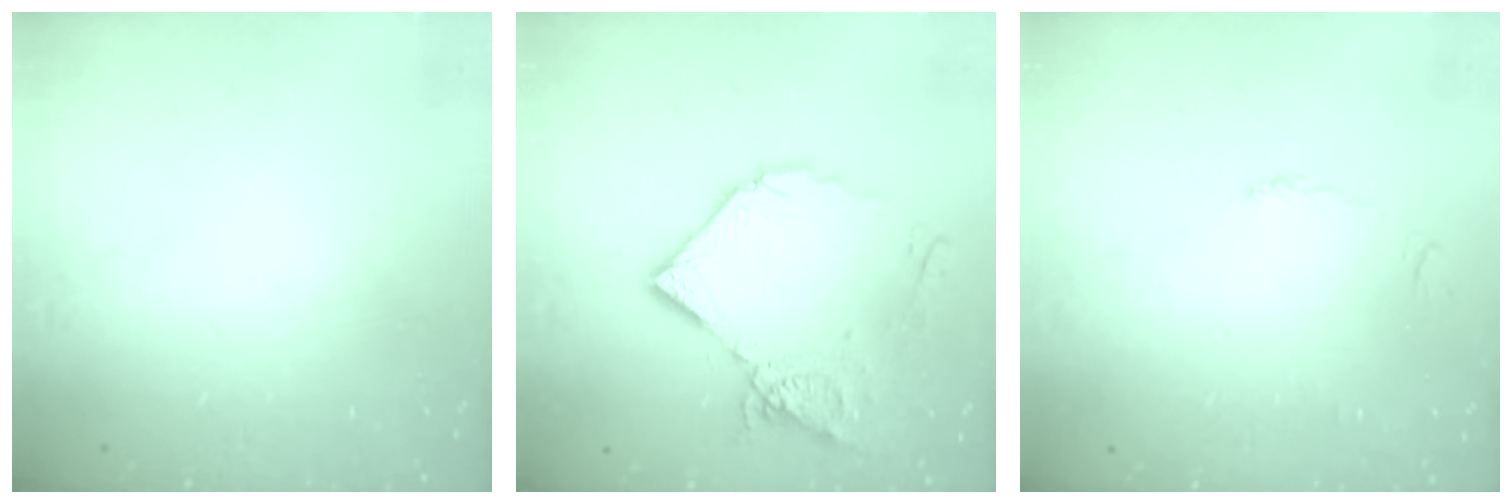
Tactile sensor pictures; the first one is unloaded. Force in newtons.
{"total": 15.0, "press": 14.9, "slide": 1.9}
{"total": 2.3, "press": 2.3, "slide": 0.3}